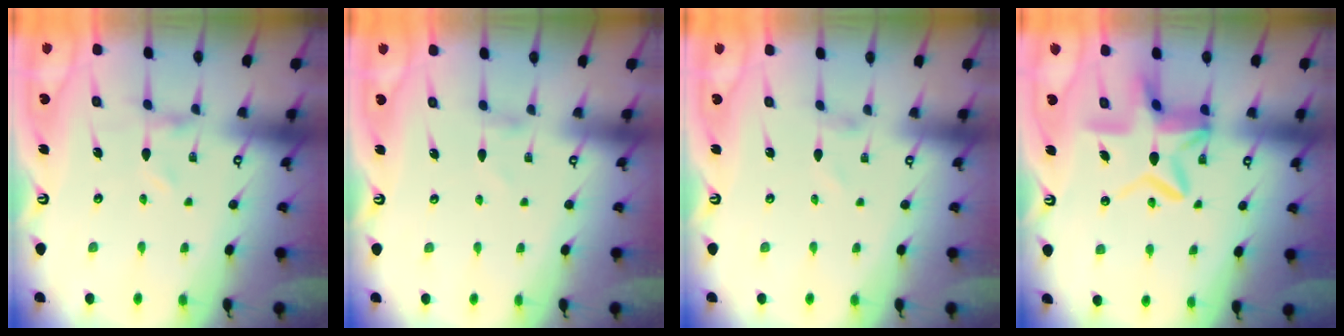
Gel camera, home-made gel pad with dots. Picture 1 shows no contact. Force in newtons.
{"total": 0.6, "press": 0.6, "slide": 0.1}
{"total": 1.4, "press": 1.4, "slide": 0.1}
{"total": 12.0, "press": 12.0, "slide": 1.4}